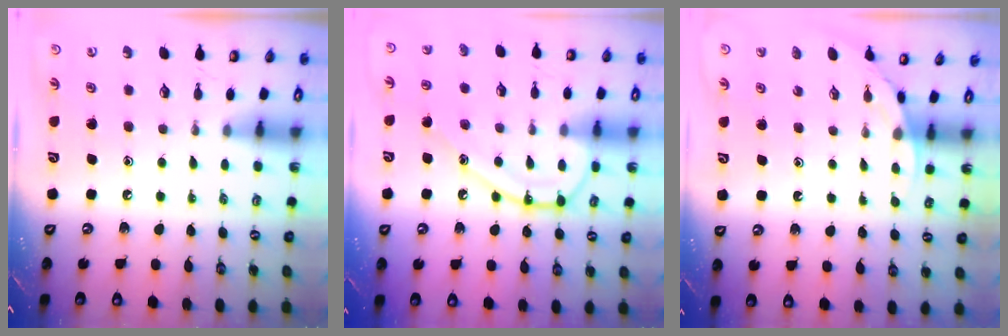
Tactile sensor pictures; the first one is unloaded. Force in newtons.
{"total": 11.3, "press": 11.3, "slide": 0.5}
{"total": 2.6, "press": 2.6, "slide": 0.1}